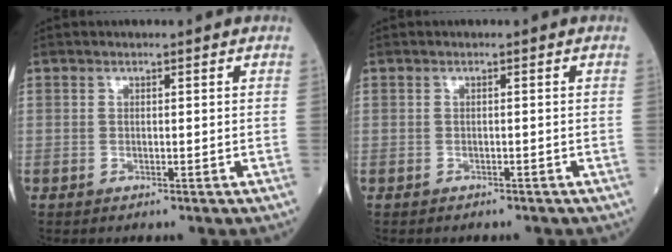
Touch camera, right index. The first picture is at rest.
{"total": 1.9, "force": [-1.6, 0.7, 0.7], "torque": [-0.017, -0.002, -0.017]}